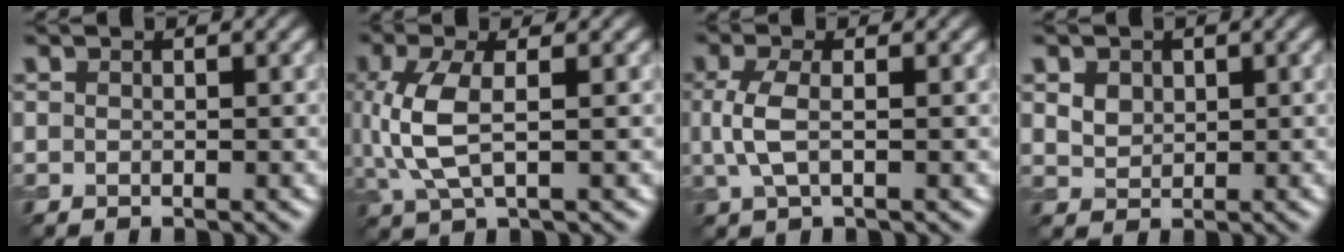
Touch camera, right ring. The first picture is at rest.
{"total": 4.9, "force": [0.3, 2.0, 4.4], "torque": [-0.118, -0.006, 0.007]}
{"total": 2.8, "force": [0.0, 1.0, 2.6], "torque": [-0.064, -0.005, -0.002]}
{"total": 3.1, "force": [1.4, 2.3, 1.6], "torque": [-0.041, 0.010, 0.028]}